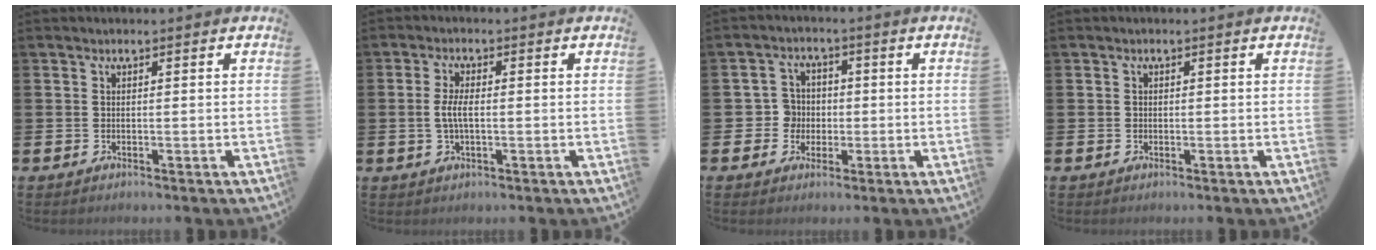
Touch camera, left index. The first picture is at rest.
{"total": 3.1, "force": [-0.1, 1.2, 2.9], "torque": [-0.054, -0.003, -0.008]}
{"total": 4.1, "force": [-0.3, 4.0, 0.9], "torque": [-0.025, 0.008, -0.010]}
{"total": 0.6, "force": [-0.1, 0.5, 0.1], "torque": [0.005, 0.002, -0.006]}